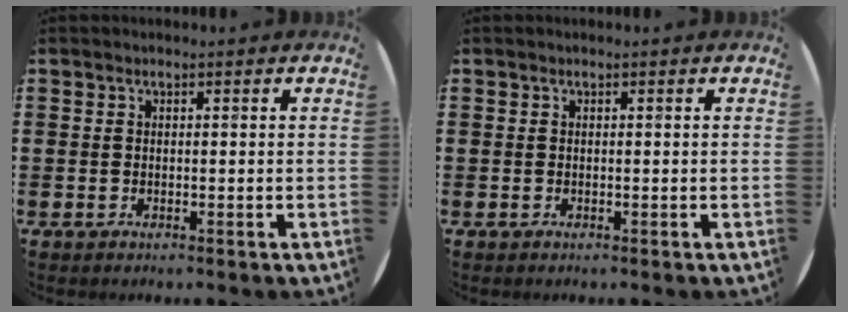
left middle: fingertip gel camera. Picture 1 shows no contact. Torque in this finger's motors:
{"motor_torque": [-0.05, 0.03, 0.00, 0.00]}